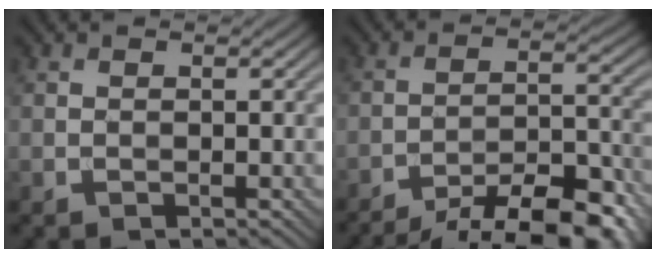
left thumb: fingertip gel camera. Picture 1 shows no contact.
{"total": 12.6, "force": [-10.1, 3.1, 6.8], "torque": [-0.110, -0.005, -0.145]}